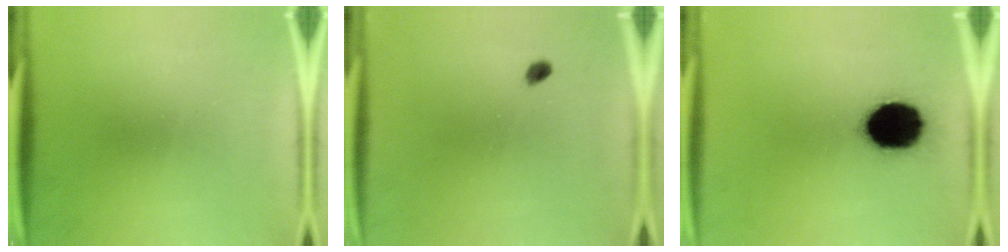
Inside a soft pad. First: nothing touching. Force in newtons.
{"total": 2.0}
{"total": 17.2}